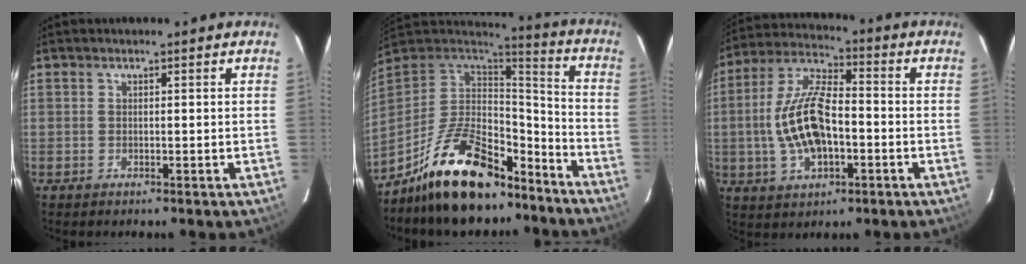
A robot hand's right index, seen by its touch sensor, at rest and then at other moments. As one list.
[{"total": 22.4, "force": [-15.6, 9.7, 12.9], "torque": [-0.249, 0.015, -0.245]}, {"total": 14.6, "force": [-2.5, 6.7, 12.7], "torque": [-0.268, 0.008, -0.043]}]